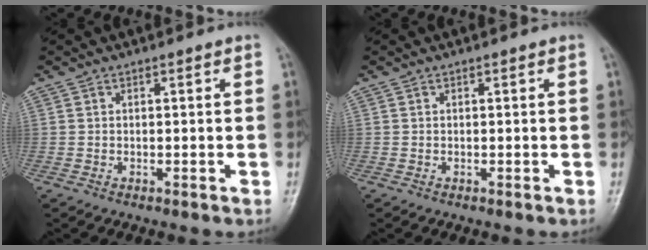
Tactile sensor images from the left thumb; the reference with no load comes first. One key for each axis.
{"total": 0.0}